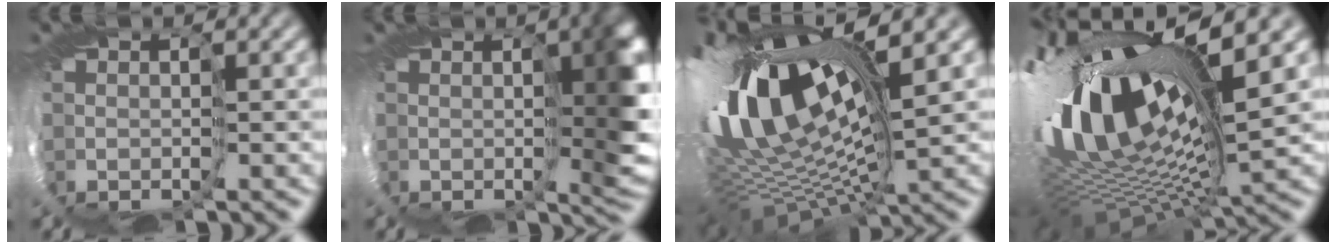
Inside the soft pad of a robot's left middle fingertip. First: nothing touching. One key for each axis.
{"total": 5.7, "fx": 0.7, "fy": 1.5, "fz": 5.4, "tx": -0.075, "ty": 0.000, "tz": 0.009}
{"total": 15.3, "fx": 4.2, "fy": 7.0, "fz": 13.0, "tx": -0.258, "ty": -0.005, "tz": 0.088}
{"total": 15.7, "fx": 3.2, "fy": 6.3, "fz": 14.0, "tx": -0.269, "ty": -0.026, "tz": 0.080}